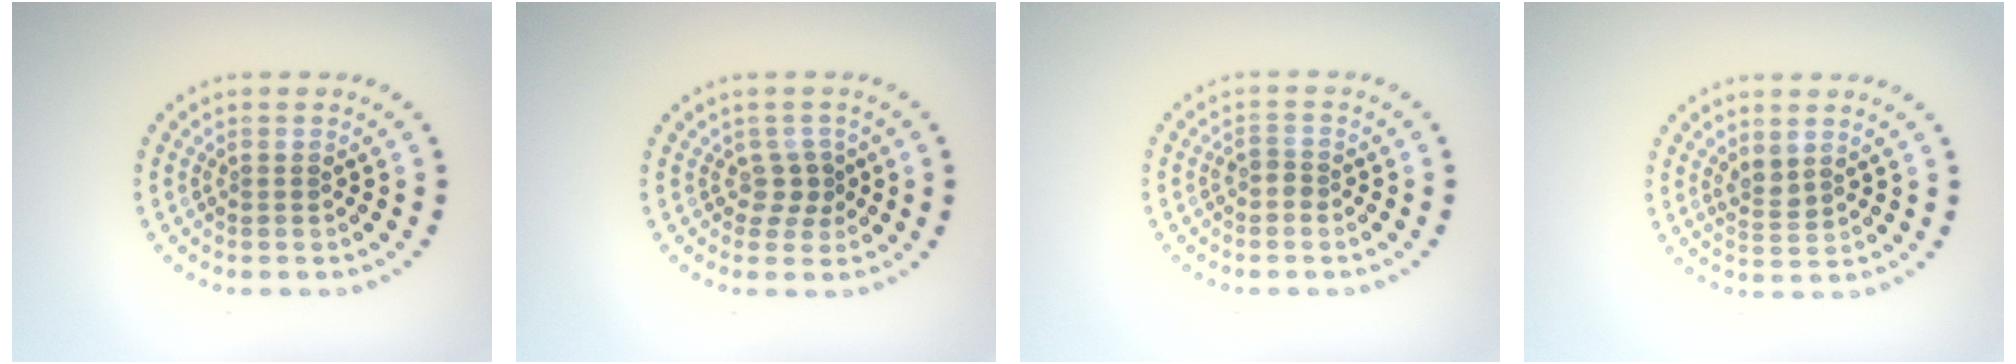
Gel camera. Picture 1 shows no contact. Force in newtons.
{"total": 1.5, "press": 1.2, "slide": 0.9}
{"total": 1.1, "press": 0.9, "slide": 0.7}
{"total": 1.5, "press": 1.2, "slide": 0.8}